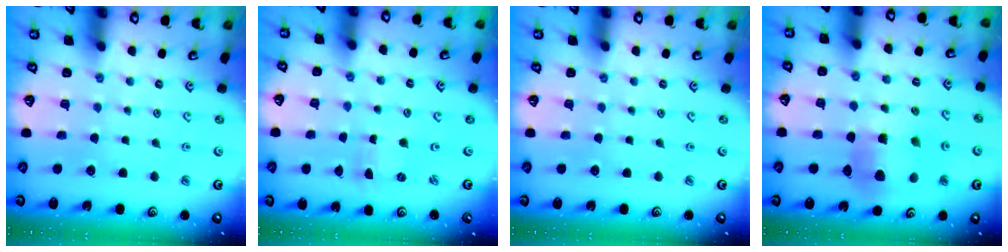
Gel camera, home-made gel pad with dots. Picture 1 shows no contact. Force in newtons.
{"total": 0.0}
{"total": 0.0}
{"total": 8.8, "press": 8.7, "slide": 1.1}